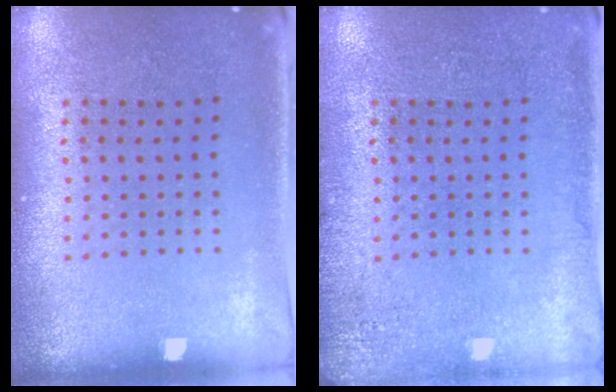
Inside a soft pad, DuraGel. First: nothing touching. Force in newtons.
{"total": 2.0, "press": 2.0, "slide": 0.3}